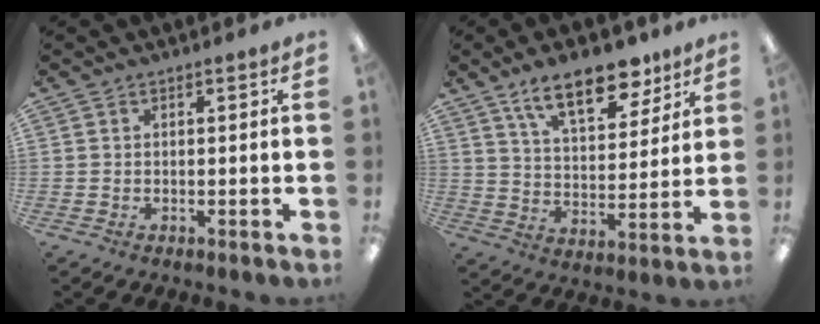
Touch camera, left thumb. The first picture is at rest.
{"total": 15.4, "force": [10.8, 6.7, 8.7], "torque": [-0.130, -0.050, 0.186]}